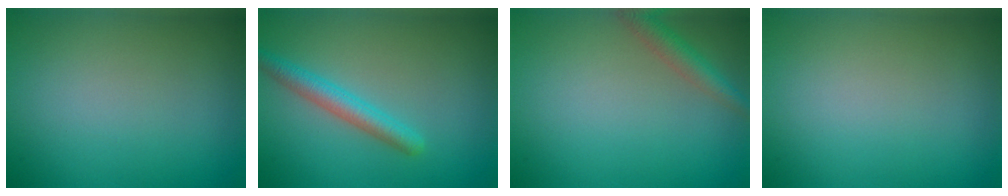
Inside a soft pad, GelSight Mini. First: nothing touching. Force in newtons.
{"total": 2.8, "press": 2.8, "slide": 0.2}
{"total": 2.4, "press": 2.4, "slide": 0.1}
{"total": 0.0}